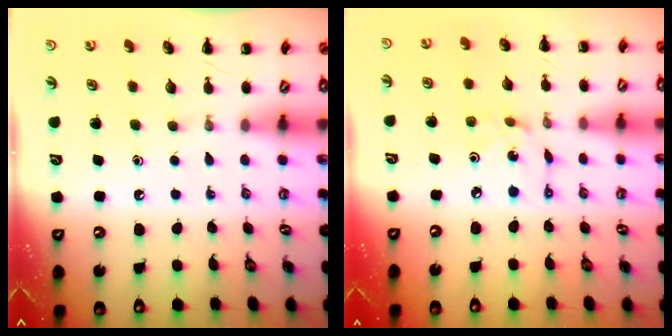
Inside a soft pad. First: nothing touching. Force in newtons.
{"total": 2.1, "press": 2.0, "slide": 0.6}